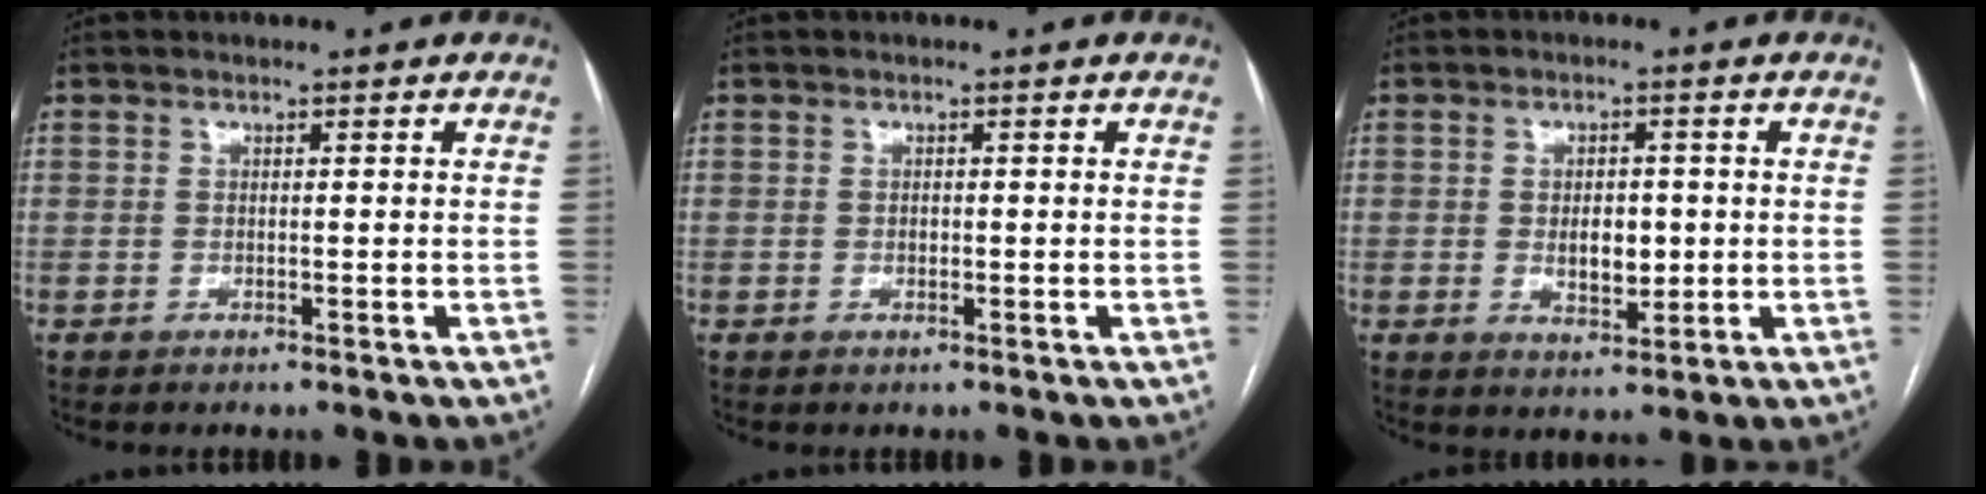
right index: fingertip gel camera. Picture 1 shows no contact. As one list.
[{"total": 0.5, "force": [-0.1, 0.4, 0.4], "torque": [-0.005, 0.002, -0.004]}, {"total": 4.6, "force": [-0.2, 2.6, 3.8], "torque": [-0.059, -0.003, 0.005]}]